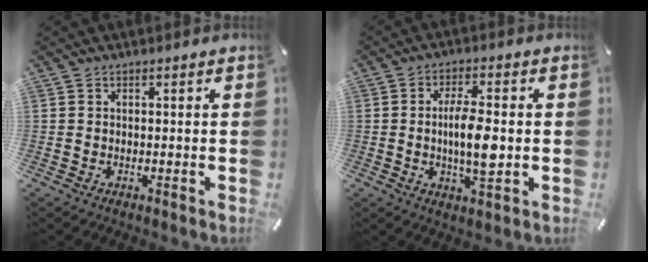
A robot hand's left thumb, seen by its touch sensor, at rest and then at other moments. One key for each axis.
{"total": 8.9, "fx": -0.4, "fy": 2.9, "fz": 8.4, "tx": -0.157, "ty": -0.004, "tz": -0.012}